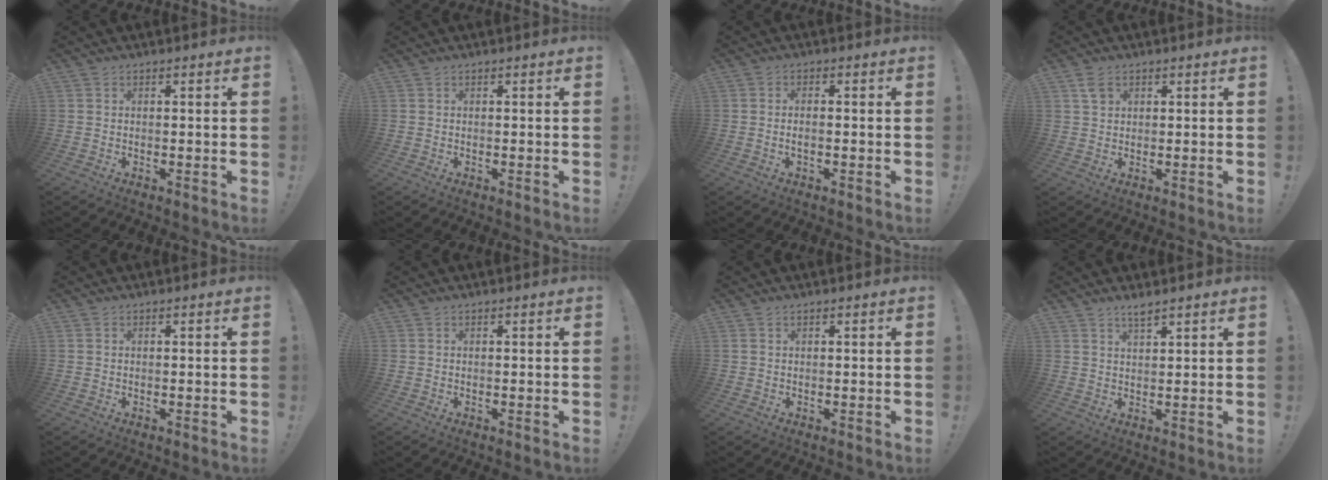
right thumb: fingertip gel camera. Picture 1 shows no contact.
{"total": 0.0}
{"total": 1.8, "force": [-0.6, 0.5, 1.7], "torque": [-0.033, 0.007, -0.010]}
{"total": 2.9, "force": [1.5, 2.0, 1.3], "torque": [-0.005, -0.007, 0.025]}
{"total": 0.0}
{"total": 0.0}
{"total": 0.6, "force": [0.4, 0.2, 0.4], "torque": [-0.008, 0.001, 0.008]}
{"total": 3.2, "force": [2.7, 0.4, 1.7], "torque": [-0.026, -0.016, 0.046]}